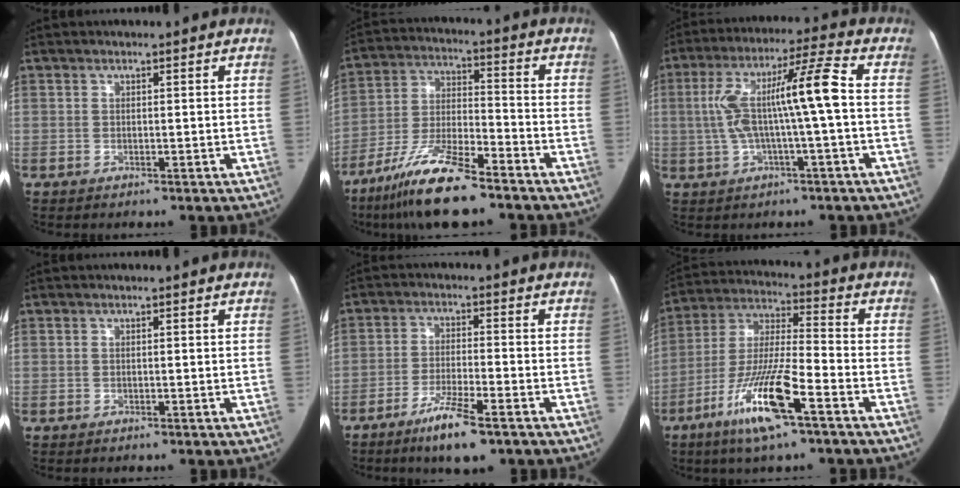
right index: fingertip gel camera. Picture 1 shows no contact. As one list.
[{"total": 12.8, "force": [-9.6, 2.1, 8.3], "torque": [-0.168, -0.016, -0.176]}, {"total": 11.9, "force": [0.0, 0.2, 11.9], "torque": [-0.224, 0.032, -0.003]}, {"total": 0.0}, {"total": 7.9, "force": [-5.2, 0.7, 5.9], "torque": [-0.115, -0.016, -0.088]}, {"total": 14.1, "force": [-7.4, 1.1, 11.9], "torque": [-0.241, -0.021, -0.141]}]